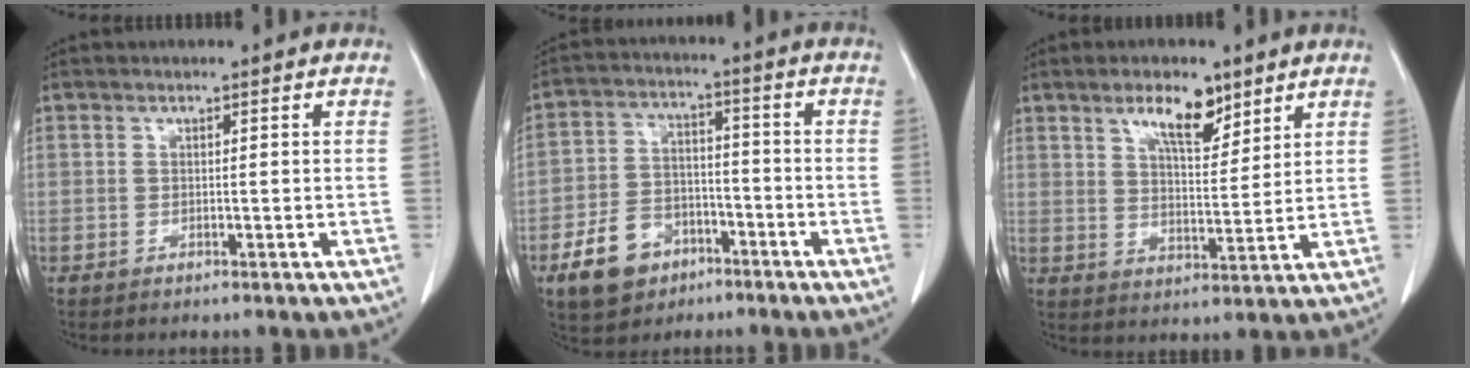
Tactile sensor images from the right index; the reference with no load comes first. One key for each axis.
{"total": 9.4, "fx": -5.2, "fy": 6.6, "fz": 4.3, "tx": -0.095, "ty": 0.015, "tz": -0.084}
{"total": 7.7, "fx": 5.0, "fy": 2.6, "fz": 5.2, "tx": -0.091, "ty": 0.002, "tz": 0.088}